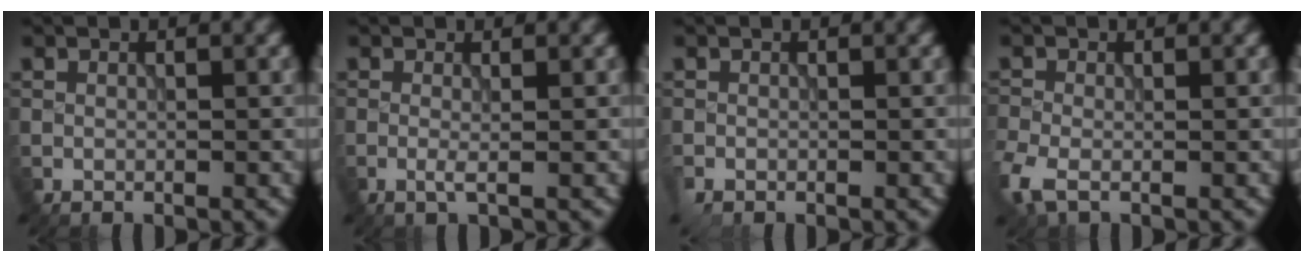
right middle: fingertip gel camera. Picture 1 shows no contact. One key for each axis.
{"total": 0.9, "fx": -0.2, "fy": -0.1, "fz": 0.9, "tx": -0.018, "ty": -0.004, "tz": -0.005}
{"total": 0.9, "fx": -0.5, "fy": 0.4, "fz": 0.6, "tx": -0.017, "ty": -0.006, "tz": -0.012}
{"total": 2.6, "fx": -1.3, "fy": 1.4, "fz": 1.8, "tx": -0.049, "ty": -0.006, "tz": -0.031}